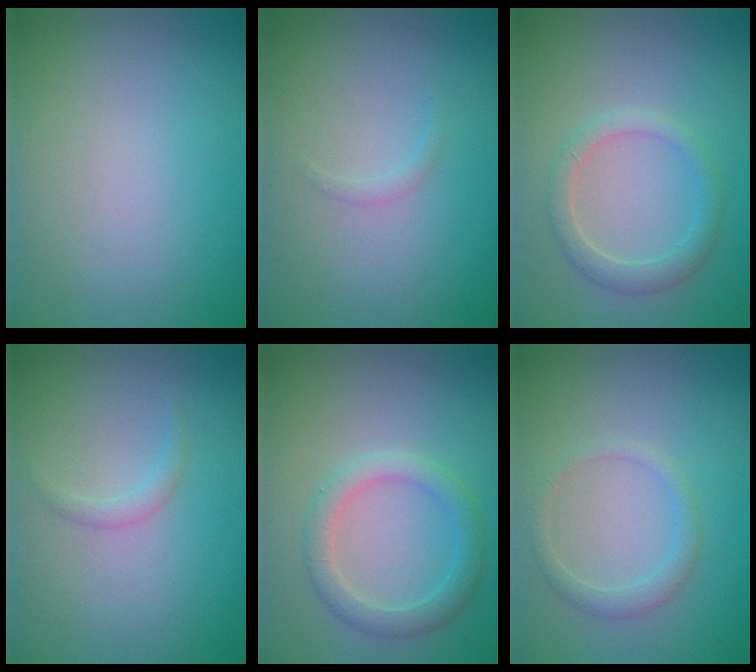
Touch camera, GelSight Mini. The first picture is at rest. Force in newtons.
{"total": 0.6, "press": 0.6, "slide": 0.1}
{"total": 2.2, "press": 2.2, "slide": 0.0}
{"total": 0.9, "press": 0.9, "slide": 0.1}
{"total": 2.7, "press": 2.7, "slide": 0.1}
{"total": 1.5, "press": 1.5, "slide": 0.1}